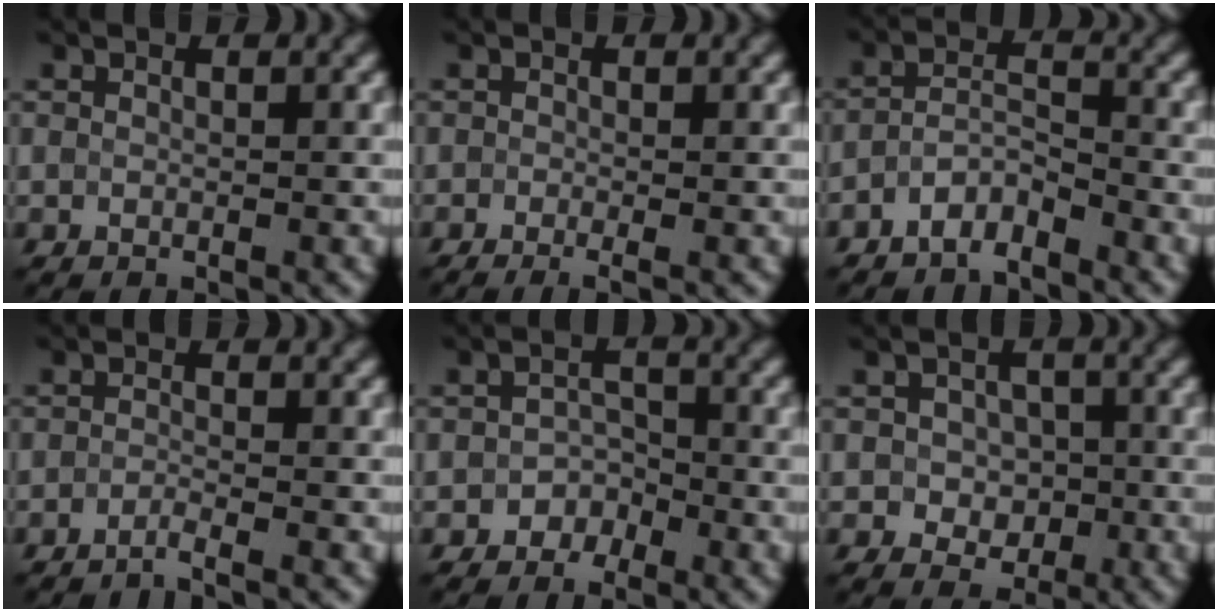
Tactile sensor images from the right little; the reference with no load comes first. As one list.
[{"total": 1.7, "force": [-1.3, 0.2, 1.1], "torque": [-0.013, -0.013, -0.013]}, {"total": 2.8, "force": [-2.7, 0.4, 0.4], "torque": [-0.017, 0.007, -0.049]}, {"total": 1.7, "force": [-1.7, -0.3, -0.2], "torque": [0.009, -0.005, -0.034]}, {"total": 2.0, "force": [-1.7, 0.8, -0.6], "torque": [0.012, 0.006, -0.025]}, {"total": 2.4, "force": [-1.0, 2.1, 0.7], "torque": [-0.009, -0.007, -0.011]}]